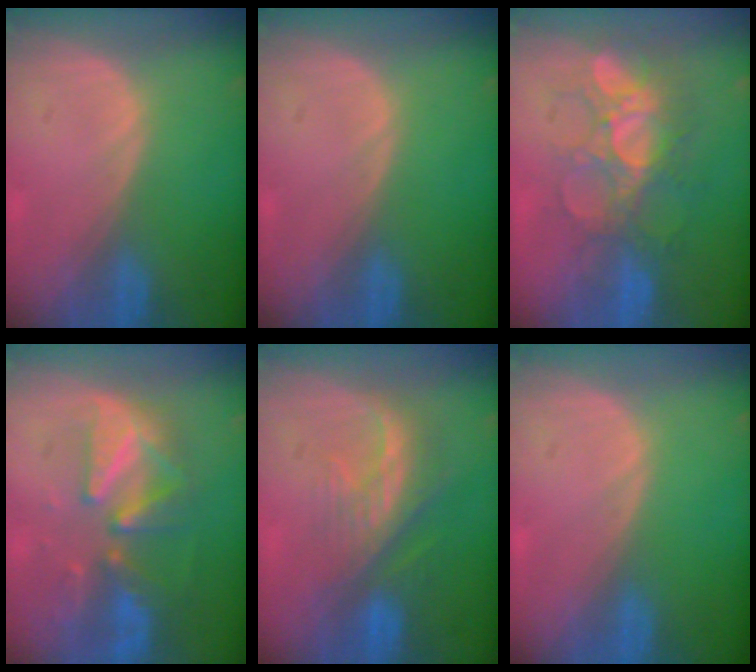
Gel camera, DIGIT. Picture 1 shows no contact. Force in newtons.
{"total": 0.0}
{"total": 9.4, "press": 8.5, "slide": 4.0}
{"total": 9.0, "press": 8.4, "slide": 3.3}
{"total": 8.1, "press": 7.3, "slide": 3.5}
{"total": 0.0}